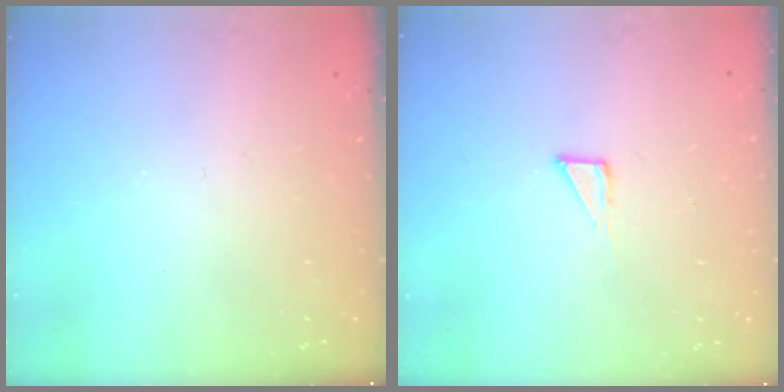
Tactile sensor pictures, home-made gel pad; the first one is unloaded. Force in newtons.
{"total": 2.8, "press": 2.8, "slide": 0.2}